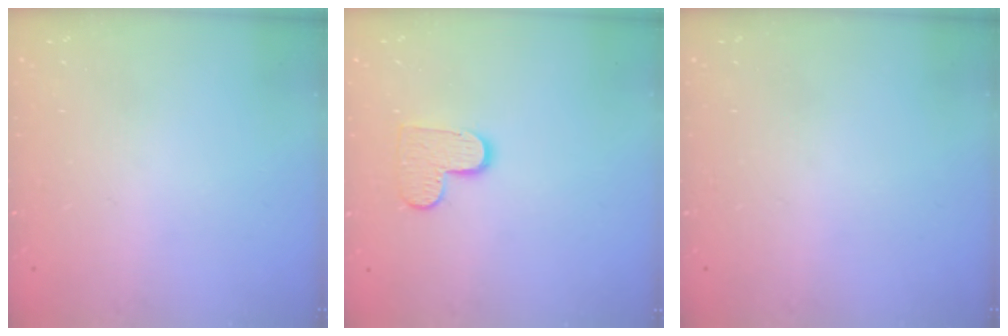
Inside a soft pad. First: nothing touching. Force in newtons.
{"total": 8.3, "press": 8.2, "slide": 0.5}
{"total": 0.0}